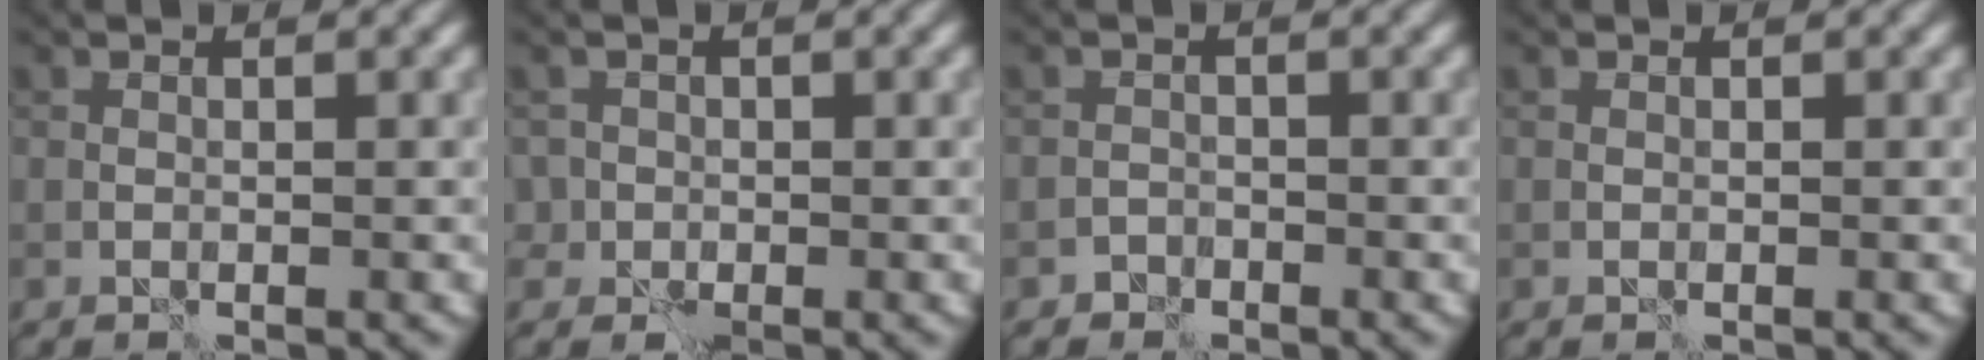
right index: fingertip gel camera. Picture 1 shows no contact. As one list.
[{"total": 1.4, "force": [-0.3, 1.3, 0.0], "torque": [0.007, 0.005, -0.005]}, {"total": 1.1, "force": [-0.9, 0.5, -0.1], "torque": [0.010, 0.006, -0.015]}, {"total": 0.0}]